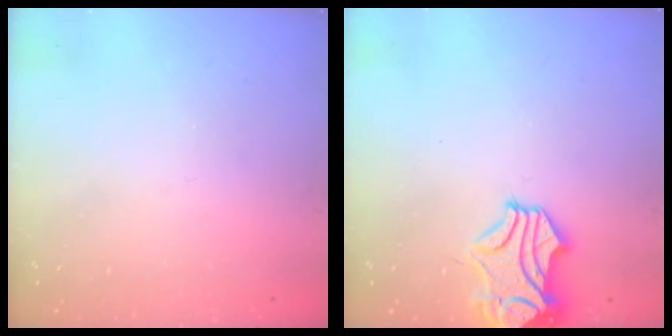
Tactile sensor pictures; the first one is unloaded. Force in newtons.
{"total": 1.8, "press": 0.9, "slide": 1.5}